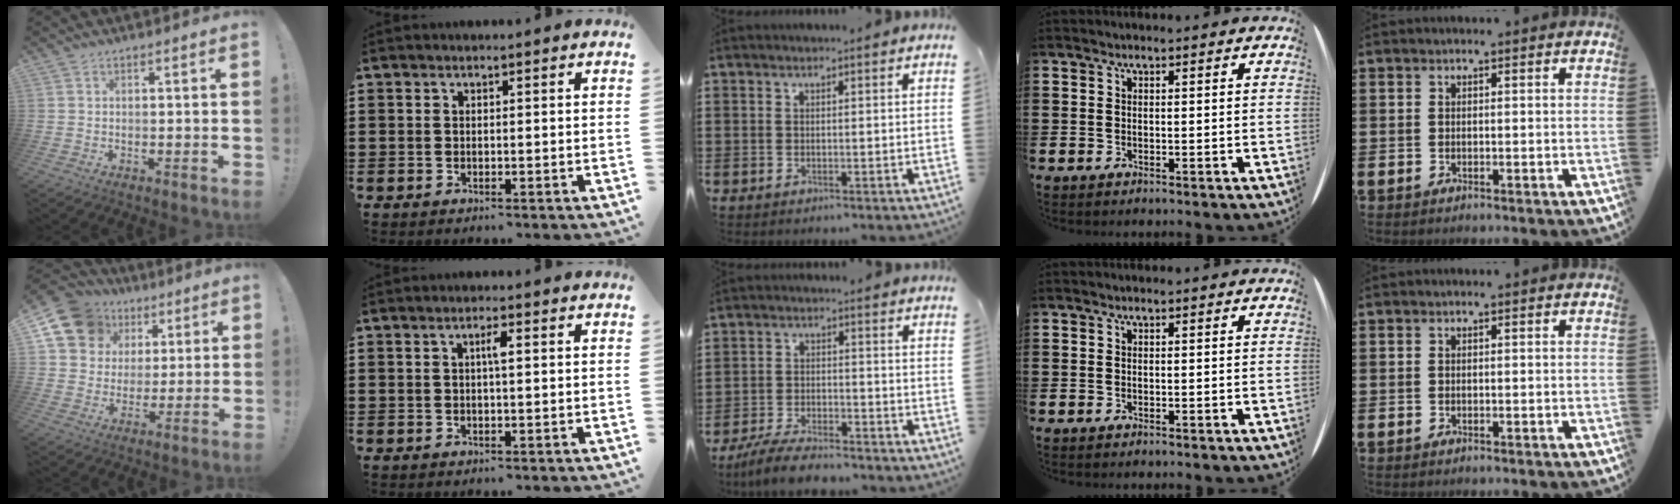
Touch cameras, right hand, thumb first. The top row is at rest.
{"thumb": {"total": 14.8, "force": [7.3, 11.7, 5.5], "torque": [-0.089, -0.037, 0.152]}, "index": {"total": 2.0, "force": [0.3, 0.3, 1.9], "torque": [-0.037, 0.003, 0.002]}, "middle": {"total": 5.7, "force": [-5.3, 0.8, 1.9], "torque": [-0.044, -0.001, -0.105]}}